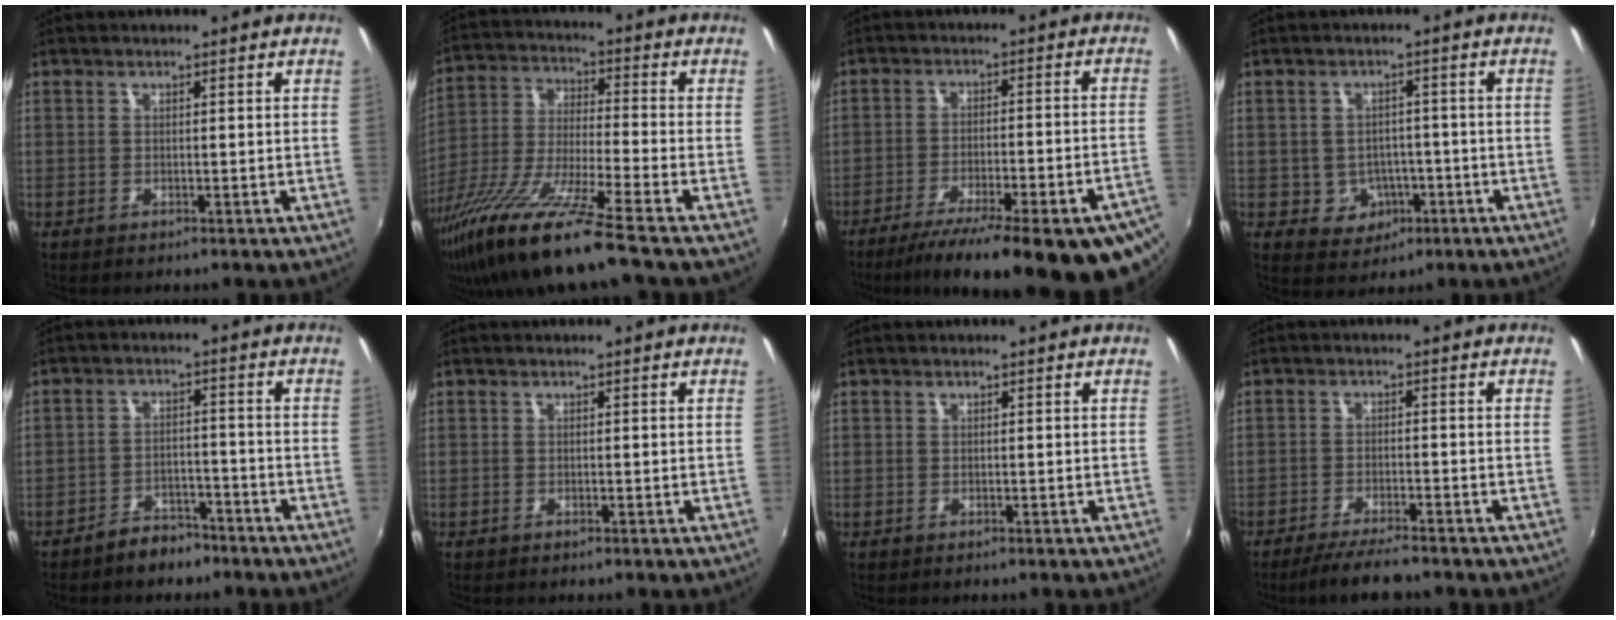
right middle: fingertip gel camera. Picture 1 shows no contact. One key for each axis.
{"total": 16.6, "fx": -12.0, "fy": 0.2, "fz": 11.5, "tx": -0.232, "ty": -0.038, "tz": -0.223}
{"total": 25.1, "fx": -18.5, "fy": 3.5, "fz": 16.6, "tx": -0.252, "ty": -0.053, "tz": -0.256}
{"total": 5.9, "fx": -1.8, "fy": 5.4, "fz": 1.7, "tx": -0.046, "ty": 0.011, "tz": -0.008}
{"total": 5.3, "fx": -4.4, "fy": 2.4, "fz": 1.6, "tx": -0.042, "ty": 0.015, "tz": -0.063}
{"total": 0.0}
{"total": 0.0}
{"total": 6.4, "fx": -5.5, "fy": 0.7, "fz": 3.1, "tx": -0.075, "ty": -0.013, "tz": -0.095}